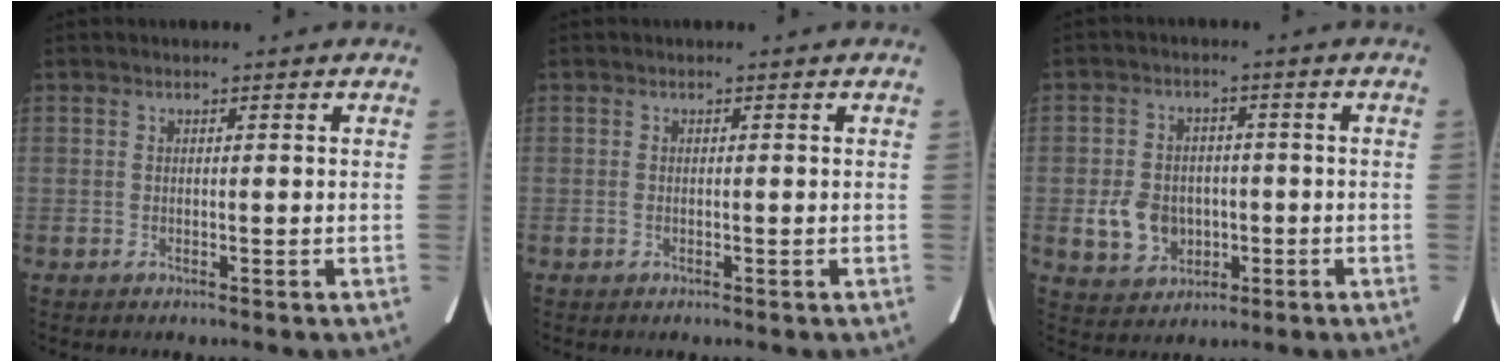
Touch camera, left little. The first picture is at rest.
{"total": 0.0}
{"total": 6.7, "force": [-1.3, 5.7, 3.2], "torque": [-0.063, 0.008, -0.007]}